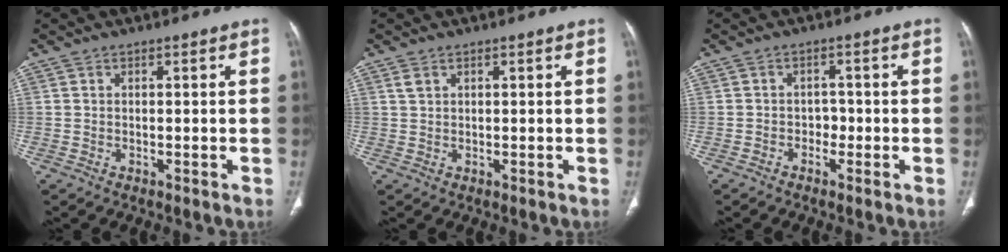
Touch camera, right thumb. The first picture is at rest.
{"total": 1.4, "force": [0.9, 0.8, 0.7], "torque": [-0.013, 0.005, 0.022]}
{"total": 1.9, "force": [-0.8, 1.5, 0.9], "torque": [0.009, 0.012, -0.019]}